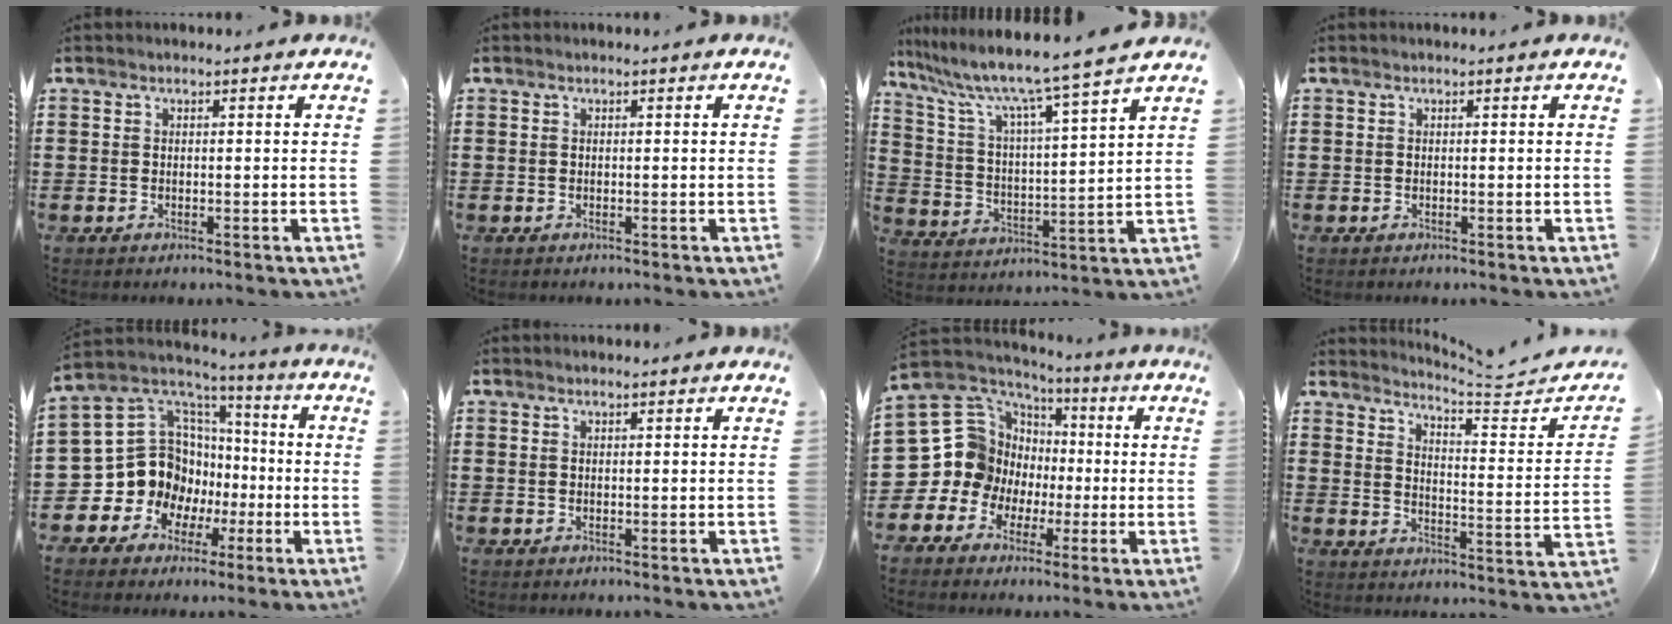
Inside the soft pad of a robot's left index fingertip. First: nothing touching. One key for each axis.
{"total": 0.0}
{"total": 7.8, "fx": 6.7, "fy": -0.8, "fz": 3.9, "tx": -0.107, "ty": -0.054, "tz": 0.102}
{"total": 0.0}
{"total": 12.9, "fx": -1.6, "fy": 11.8, "fz": 5.0, "tx": -0.156, "ty": -0.026, "tz": -0.022}
{"total": 0.6, "fx": 0.5, "fy": 0.0, "fz": 0.3, "tx": -0.007, "ty": 0.000, "tz": 0.010}
{"total": 9.8, "fx": 0.2, "fy": 9.8, "fz": 0.8, "tx": -0.083, "ty": -0.033, "tz": 0.013}
{"total": 4.4, "fx": 4.1, "fy": -0.7, "fz": 1.3, "tx": -0.040, "ty": -0.040, "tz": 0.063}